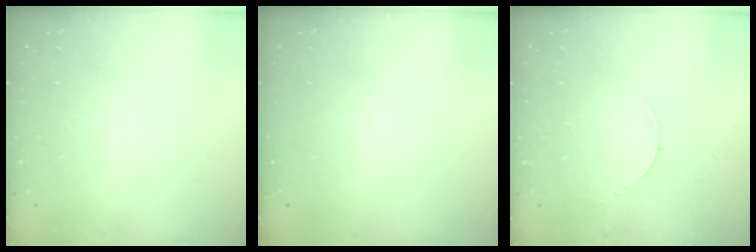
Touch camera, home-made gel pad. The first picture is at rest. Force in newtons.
{"total": 0.0}
{"total": 3.0, "press": 3.0, "slide": 0.3}